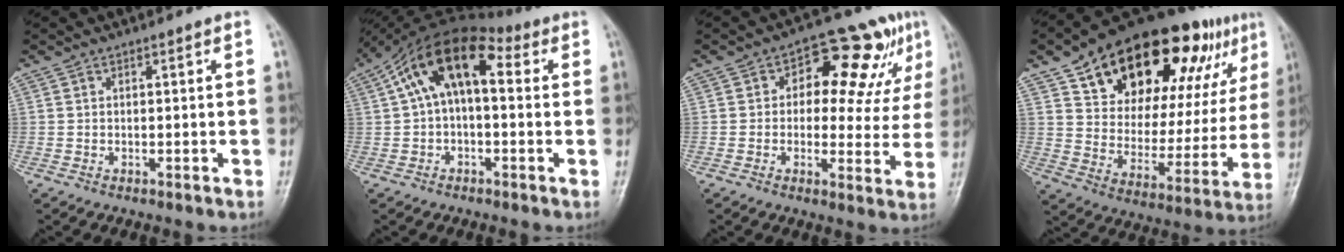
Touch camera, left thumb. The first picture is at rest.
{"total": 13.0, "force": [2.5, 7.0, 10.6], "torque": [-0.176, 0.047, 0.031]}
{"total": 14.8, "force": [5.7, 7.9, 11.2], "torque": [-0.093, 0.007, 0.073]}
{"total": 30.3, "force": [16.7, 13.9, 21.1], "torque": [-0.280, -0.019, 0.259]}